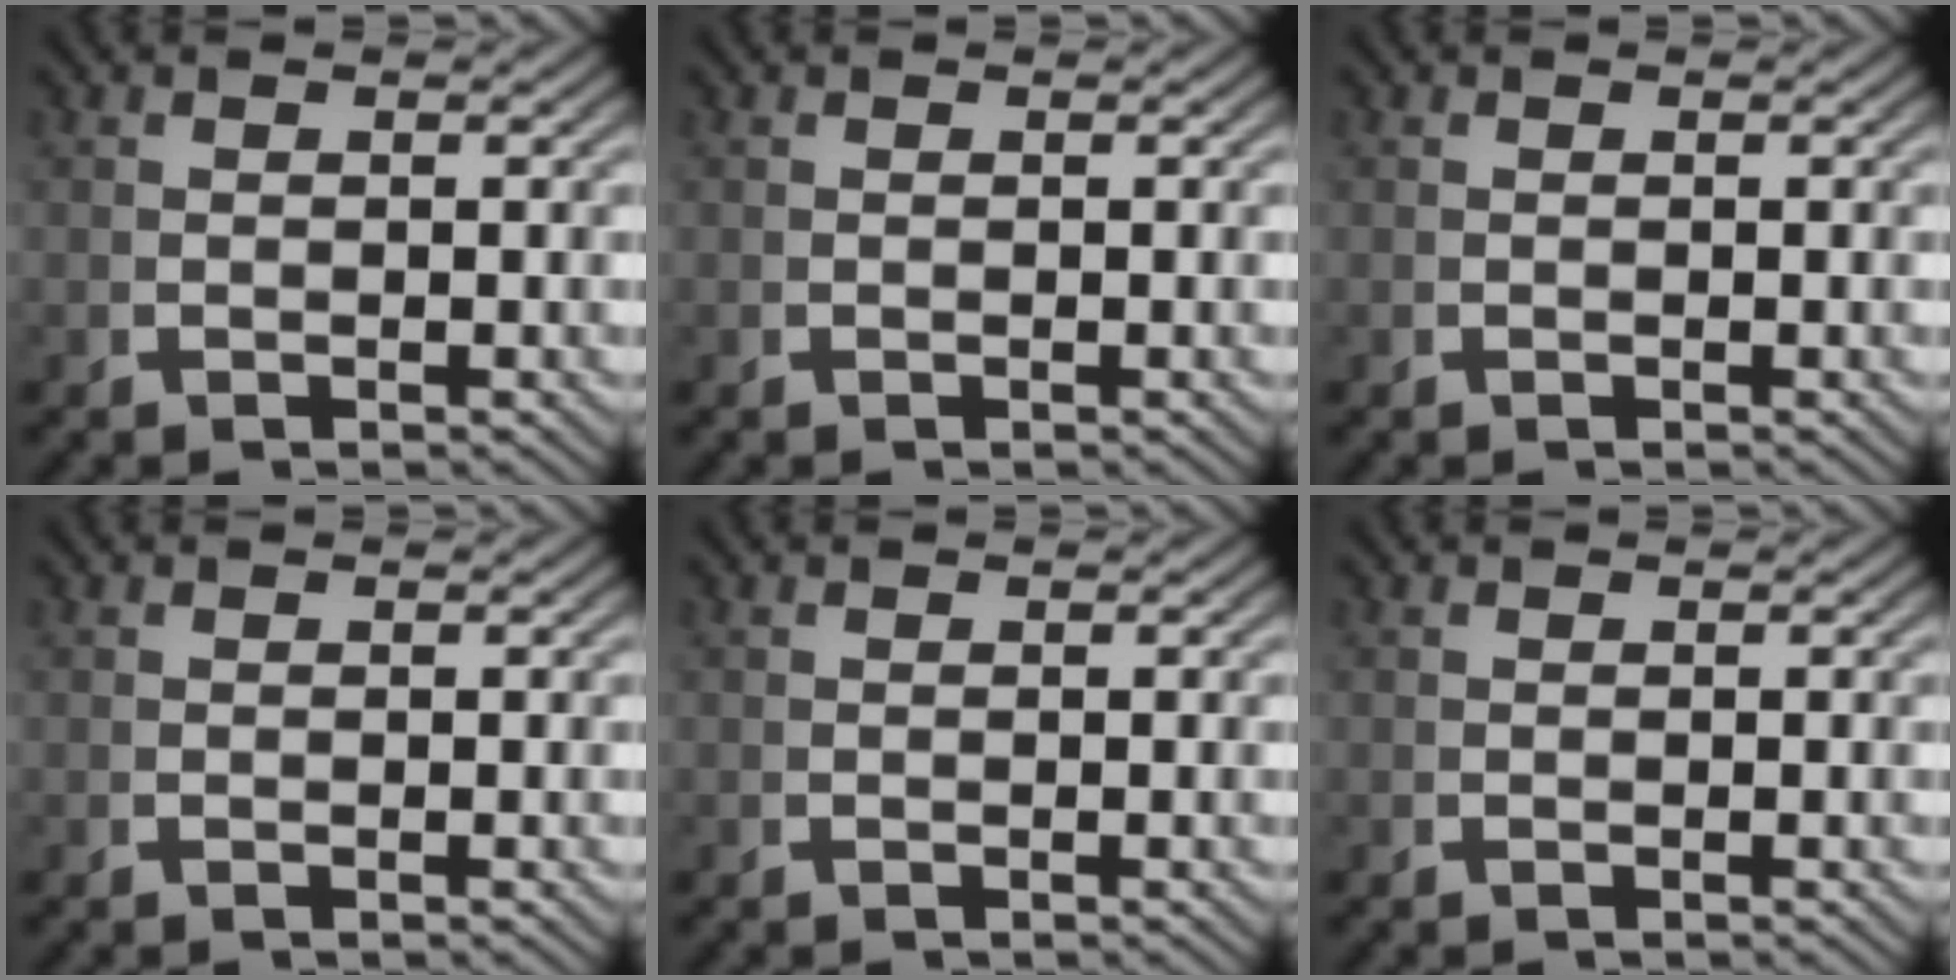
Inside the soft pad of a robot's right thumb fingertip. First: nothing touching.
{"total": 0.0}
{"total": 0.0}
{"total": 0.0}
{"total": 0.0}
{"total": 0.0}